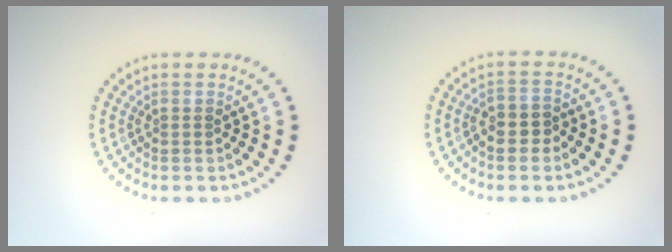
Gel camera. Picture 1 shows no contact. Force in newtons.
{"total": 1.7, "press": 1.6, "slide": 0.8}